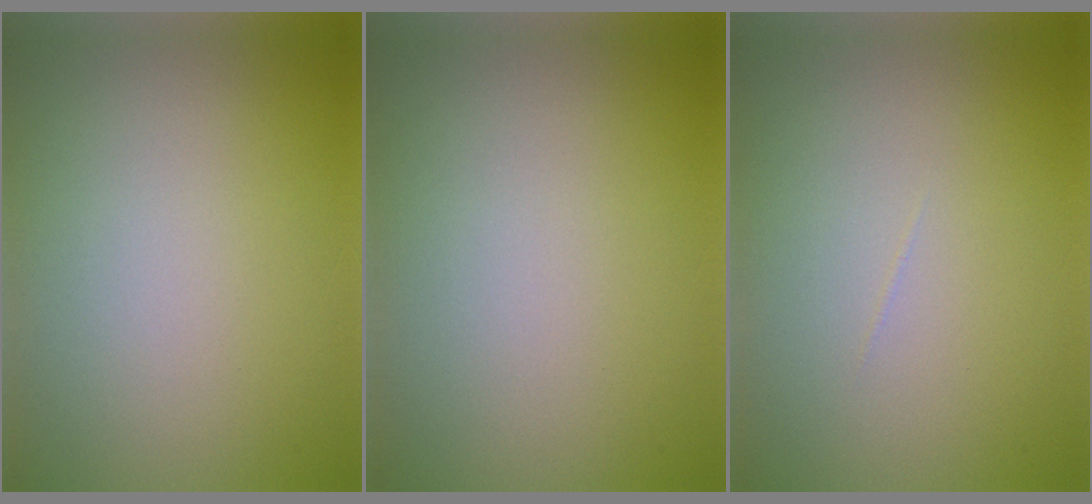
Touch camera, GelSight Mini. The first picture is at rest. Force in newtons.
{"total": 0.0}
{"total": 0.0}